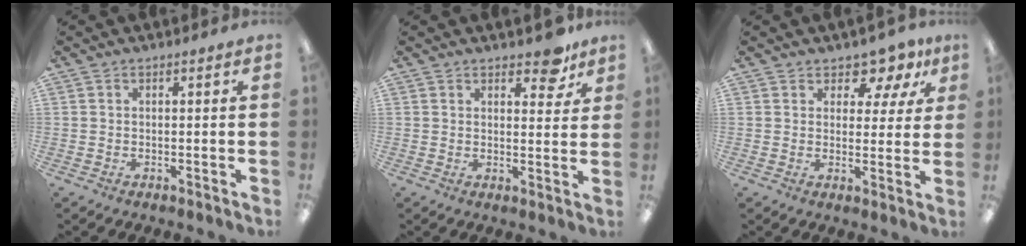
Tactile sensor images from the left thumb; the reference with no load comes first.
{"total": 6.5, "force": [4.8, 2.9, 3.2], "torque": [-0.027, -0.026, 0.079]}
{"total": 7.2, "force": [5.4, 4.1, 2.6], "torque": [-0.029, -0.036, 0.095]}